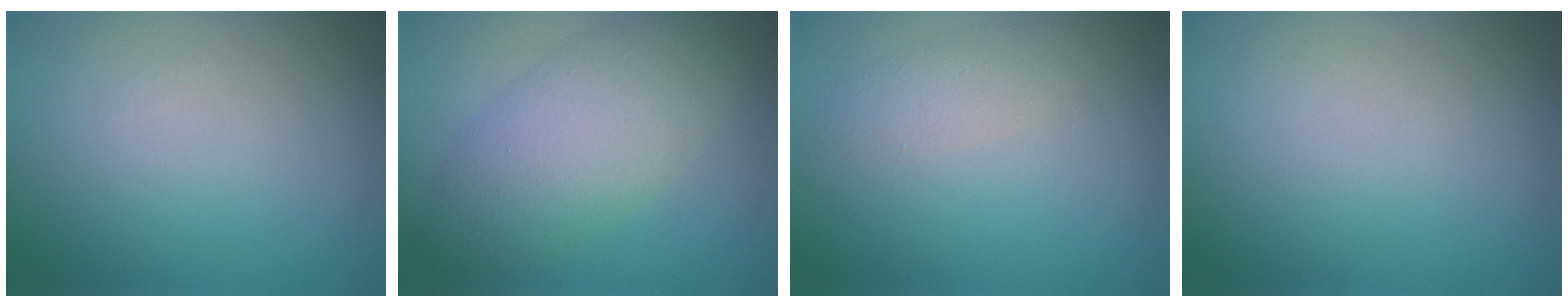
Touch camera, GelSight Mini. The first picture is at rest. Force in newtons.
{"total": 6.4, "press": 6.4, "slide": 0.0}
{"total": 1.6, "press": 1.6, "slide": 0.1}
{"total": 0.0}